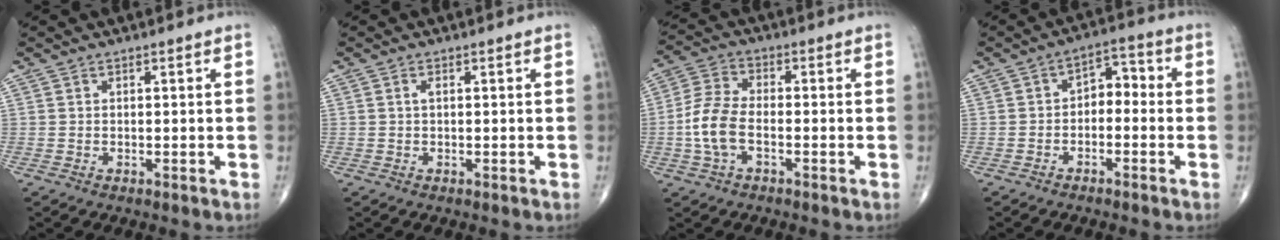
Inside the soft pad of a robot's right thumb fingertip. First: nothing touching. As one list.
[{"total": 0.7, "force": [0.1, 0.3, 0.6], "torque": [-0.013, 0.001, -0.001]}, {"total": 8.3, "force": [-2.1, 4.4, 6.7], "torque": [-0.148, 0.022, -0.046]}, {"total": 5.2, "force": [-1.1, 3.4, 3.8], "torque": [-0.034, 0.037, -0.032]}]